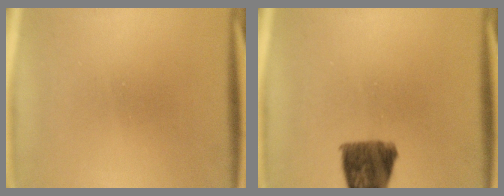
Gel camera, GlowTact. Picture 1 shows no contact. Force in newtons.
{"total": 9.7}